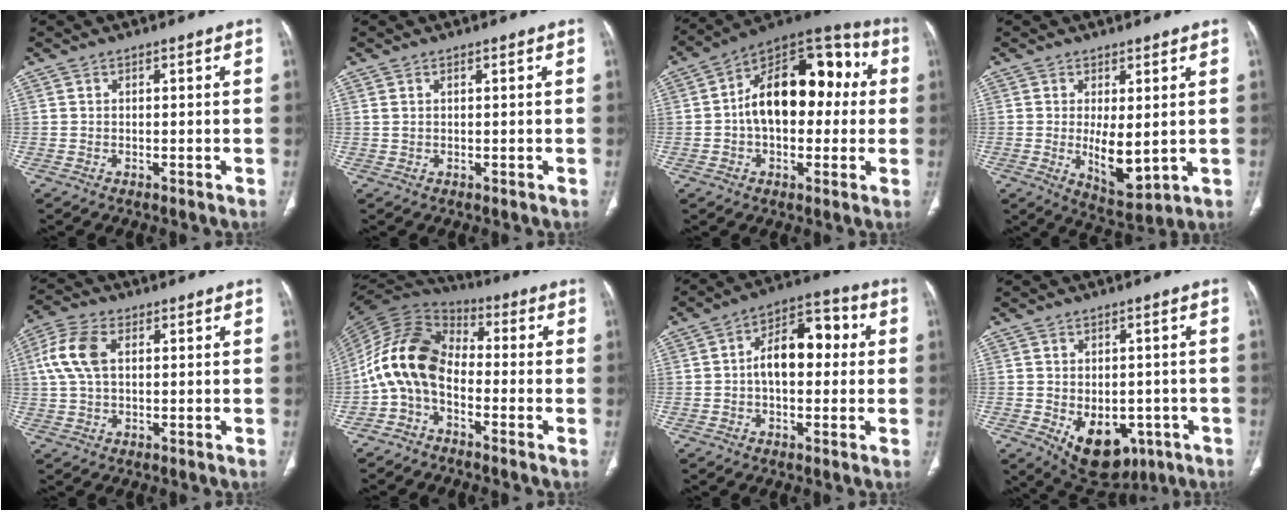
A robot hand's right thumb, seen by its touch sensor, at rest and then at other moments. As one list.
[{"total": 0.7, "force": [0.4, 0.3, 0.5], "torque": [-0.013, 0.007, 0.013]}, {"total": 20.1, "force": [1.5, 12.2, 15.9], "torque": [-0.207, 0.051, 0.015]}, {"total": 7.9, "force": [-0.1, 3.4, 7.1], "torque": [-0.102, -0.023, 0.014]}, {"total": 8.4, "force": [1.9, 4.9, 6.6], "torque": [-0.155, 0.018, 0.037]}, {"total": 12.8, "force": [-2.8, 8.3, 9.4], "torque": [-0.178, 0.060, -0.071]}, {"total": 11.7, "force": [0.7, 6.9, 9.4], "torque": [-0.125, 0.036, 0.003]}, {"total": 12.3, "force": [-4.5, 8.2, 8.0], "torque": [-0.085, 0.005, -0.044]}]